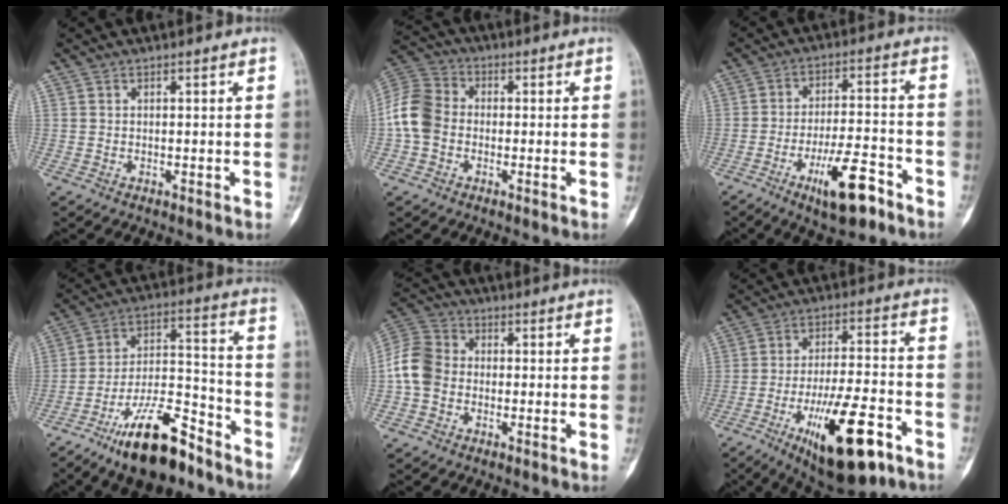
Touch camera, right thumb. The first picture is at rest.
{"total": 9.1, "force": [-1.4, 7.2, 5.3], "torque": [-0.101, 0.027, -0.042]}
{"total": 11.8, "force": [-6.8, 3.7, 9.0], "torque": [-0.146, 0.039, -0.107]}
{"total": 17.9, "force": [-12.1, 6.3, 11.5], "torque": [-0.183, 0.088, -0.208]}
{"total": 8.2, "force": [-1.3, 6.7, 4.6], "torque": [-0.083, 0.025, -0.041]}
{"total": 18.8, "force": [-9.3, 6.2, 15.1], "torque": [-0.250, 0.043, -0.139]}